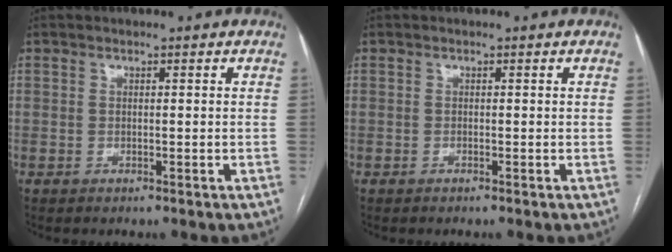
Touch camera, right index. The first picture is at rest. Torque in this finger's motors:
{"motor_torque": [-0.03, 0.04, -0.03, 0.01]}